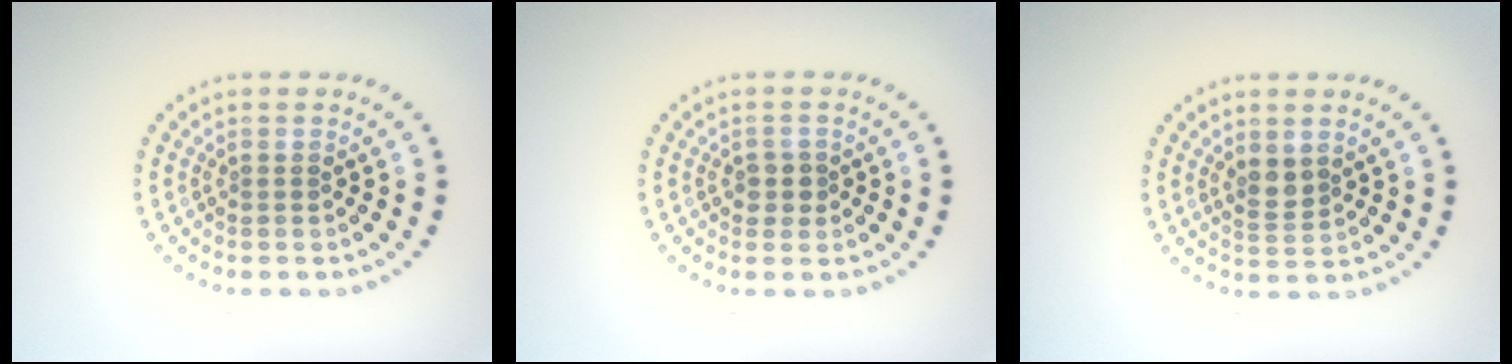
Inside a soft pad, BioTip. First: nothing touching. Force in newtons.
{"total": 1.5, "press": 1.4, "slide": 0.6}
{"total": 2.0, "press": 1.8, "slide": 0.9}